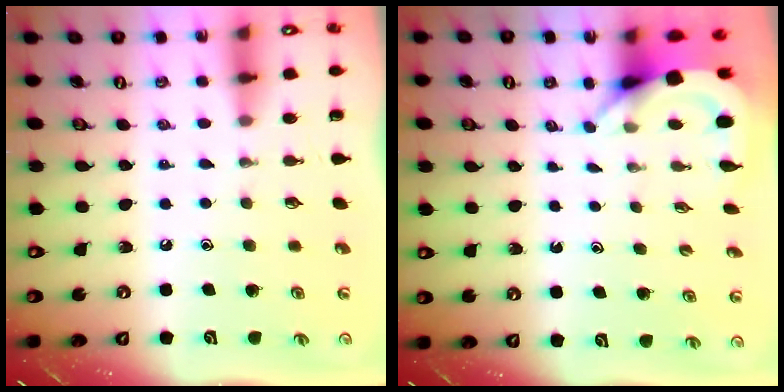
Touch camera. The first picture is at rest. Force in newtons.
{"total": 3.8, "press": 3.8, "slide": 0.2}